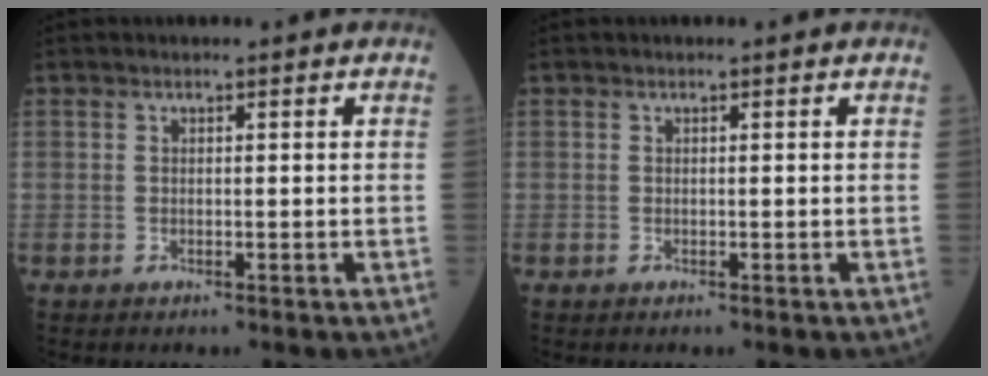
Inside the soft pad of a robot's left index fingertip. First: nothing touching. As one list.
[{"total": 0.0}]